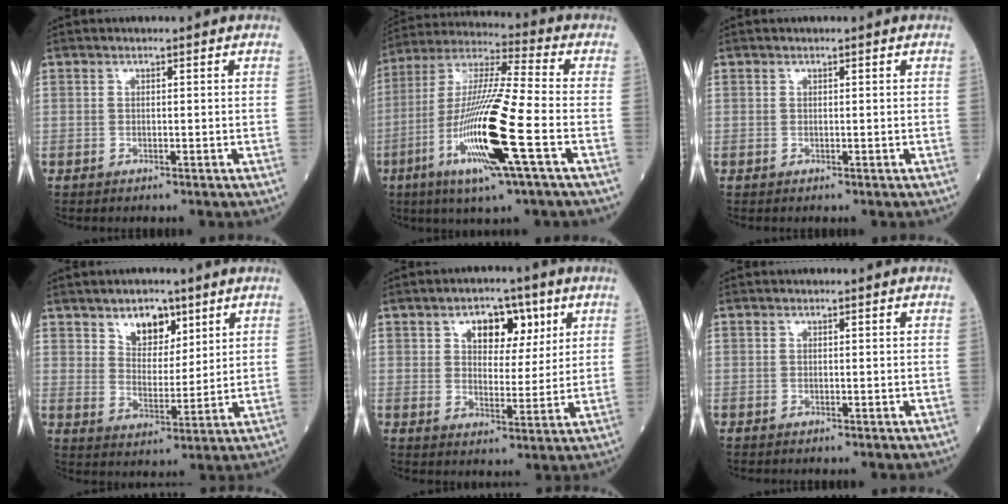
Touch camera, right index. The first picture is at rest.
{"total": 18.0, "force": [-6.0, 0.3, 17.0], "torque": [-0.350, -0.021, -0.117]}
{"total": 0.0}
{"total": 6.8, "force": [4.3, 3.7, 3.7], "torque": [-0.059, 0.000, 0.076]}
{"total": 7.6, "force": [3.6, 4.2, 5.2], "torque": [-0.071, 0.015, 0.057]}
{"total": 0.0}